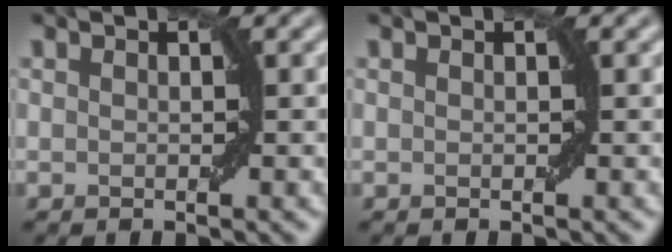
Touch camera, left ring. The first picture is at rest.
{"total": 0.0}